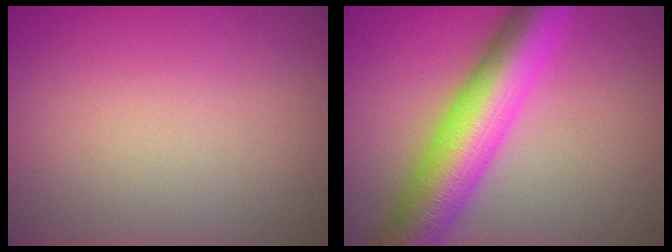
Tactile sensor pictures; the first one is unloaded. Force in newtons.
{"total": 9.4, "press": 9.4, "slide": 0.0}